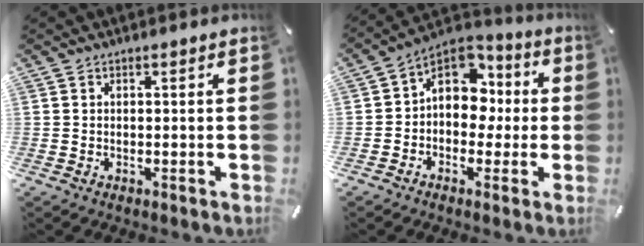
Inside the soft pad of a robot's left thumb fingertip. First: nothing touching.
{"total": 11.4, "force": [1.7, 9.4, 6.3], "torque": [-0.101, -0.010, 0.034]}